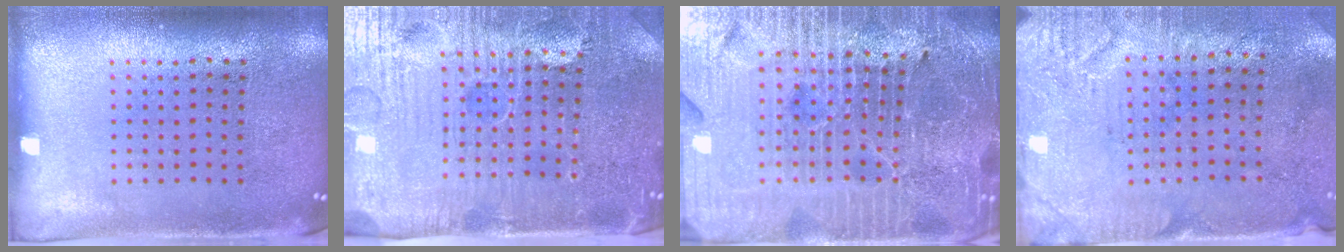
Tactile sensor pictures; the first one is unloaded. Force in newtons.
{"total": 5.0, "press": 4.7, "slide": 1.8}
{"total": 6.1, "press": 5.5, "slide": 2.5}
{"total": 3.2, "press": 2.6, "slide": 1.8}